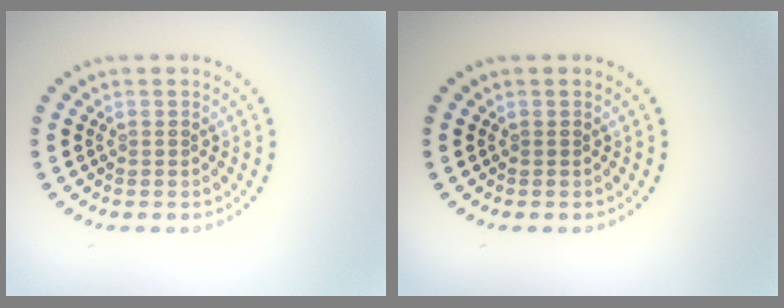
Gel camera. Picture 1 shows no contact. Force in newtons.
{"total": 0.0}